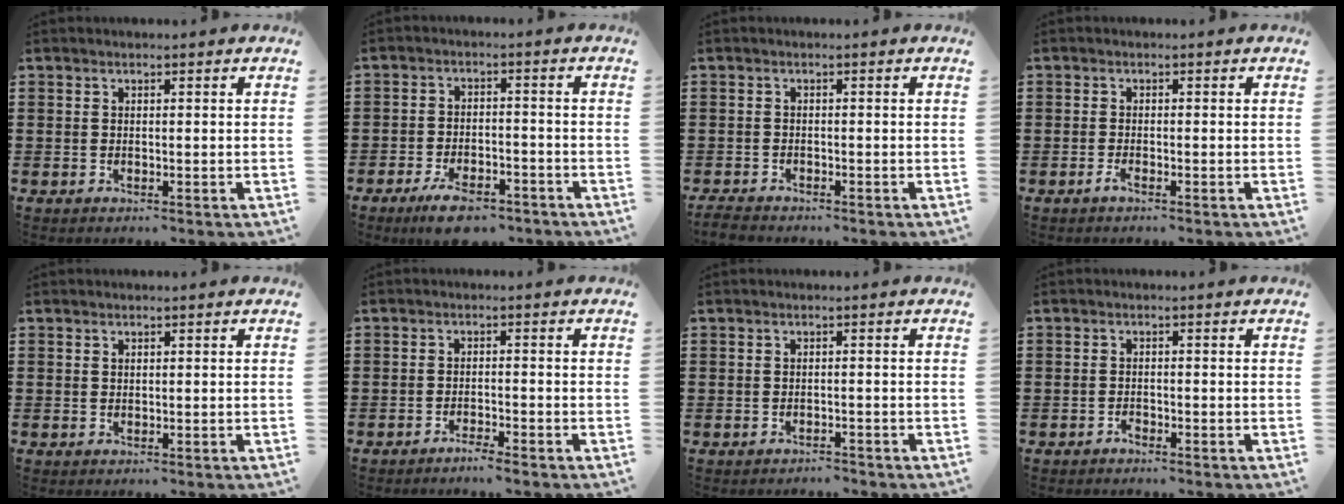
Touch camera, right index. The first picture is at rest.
{"total": 5.4, "force": [-4.3, 1.5, 2.8], "torque": [-0.049, 0.010, -0.078]}
{"total": 1.6, "force": [-1.6, 0.3, 0.1], "torque": [-0.006, 0.002, -0.034]}
{"total": 1.1, "force": [-0.8, 0.2, 0.8], "torque": [-0.016, -0.005, -0.013]}
{"total": 0.5, "force": [0.3, 0.4, 0.1], "torque": [-0.005, 0.002, 0.006]}
{"total": 1.9, "force": [-1.8, -0.1, 0.7], "torque": [-0.012, 0.002, -0.033]}
{"total": 1.3, "force": [-1.3, 0.3, -0.2], "torque": [-0.001, 0.005, -0.030]}
{"total": 0.9, "force": [-0.9, 0.3, 0.2], "torque": [-0.006, 0.001, -0.019]}